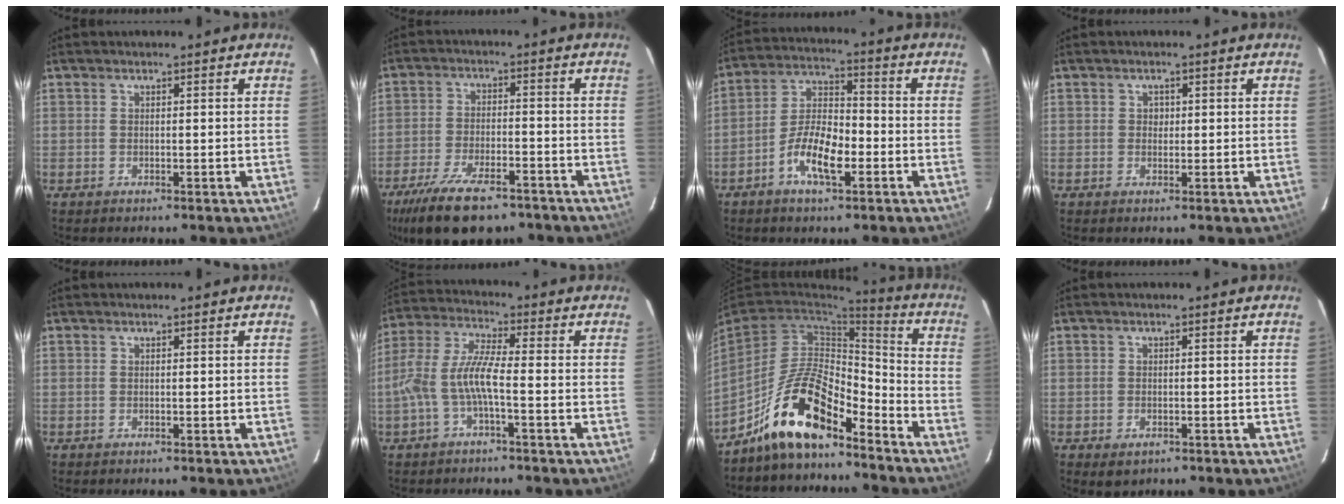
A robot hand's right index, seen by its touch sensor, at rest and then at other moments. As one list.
[{"total": 15.8, "force": [-11.5, 6.0, 9.1], "torque": [-0.200, -0.031, -0.190]}, {"total": 9.6, "force": [-4.3, 3.7, 7.7], "torque": [-0.159, 0.009, -0.082]}, {"total": 1.2, "force": [0.1, 1.2, 0.2], "torque": [0.000, 0.003, 0.000]}, {"total": 0.0}, {"total": 7.9, "force": [-2.7, 1.4, 7.3], "torque": [-0.171, 0.010, -0.050]}, {"total": 14.2, "force": [-10.5, 4.7, 8.4], "torque": [-0.169, 0.016, -0.193]}, {"total": 2.6, "force": [-1.3, 1.8, 1.3], "torque": [-0.025, -0.004, -0.014]}]